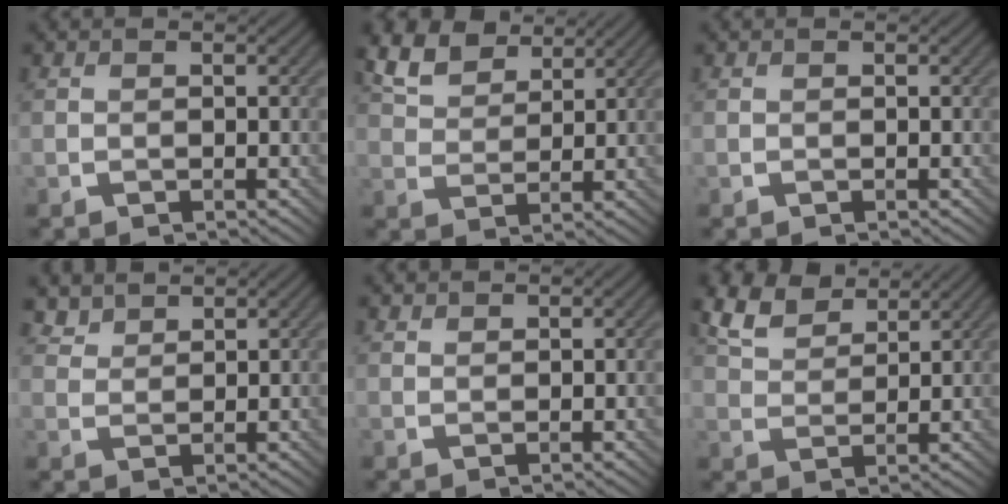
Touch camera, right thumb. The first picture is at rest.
{"total": 7.6, "force": [5.4, 3.5, 3.9], "torque": [-0.096, 0.013, 0.108]}
{"total": 0.0}
{"total": 2.7, "force": [2.4, 0.9, 0.8], "torque": [-0.020, 0.000, 0.060]}
{"total": 0.9, "force": [0.8, 0.2, 0.2], "torque": [-0.006, 0.002, 0.019]}
{"total": 6.8, "force": [5.2, 2.8, 3.5], "torque": [-0.085, 0.015, 0.104]}